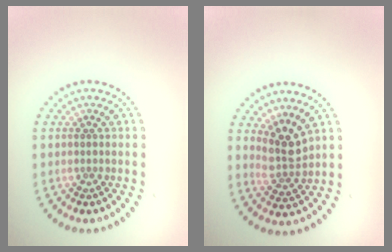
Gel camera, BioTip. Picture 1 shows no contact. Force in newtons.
{"total": 3.0, "press": 2.5, "slide": 1.6}